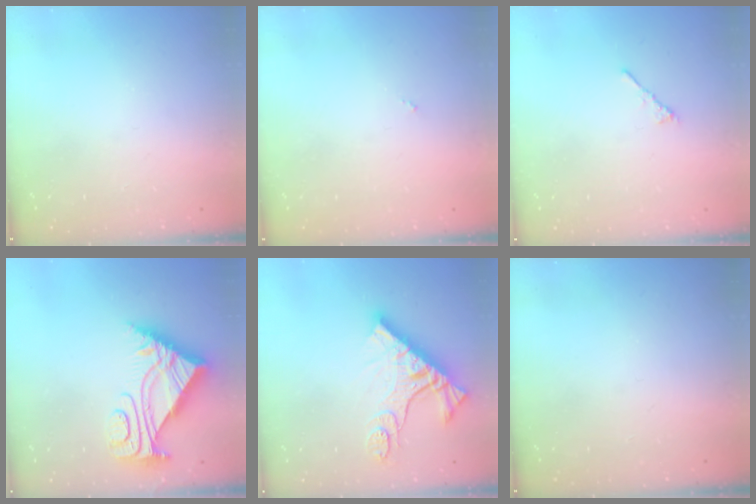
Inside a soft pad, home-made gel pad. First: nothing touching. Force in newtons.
{"total": 0.0}
{"total": 2.3, "press": 2.2, "slide": 0.6}
{"total": 10.8, "press": 10.7, "slide": 0.9}
{"total": 12.7, "press": 12.7, "slide": 1.2}
{"total": 0.0}